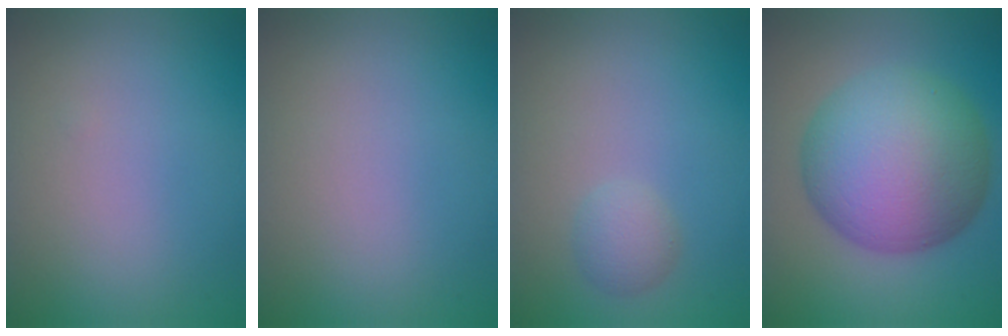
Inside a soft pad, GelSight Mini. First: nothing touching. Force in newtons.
{"total": 0.0}
{"total": 1.7, "press": 1.7, "slide": 0.0}
{"total": 12.8, "press": 12.8, "slide": 0.3}